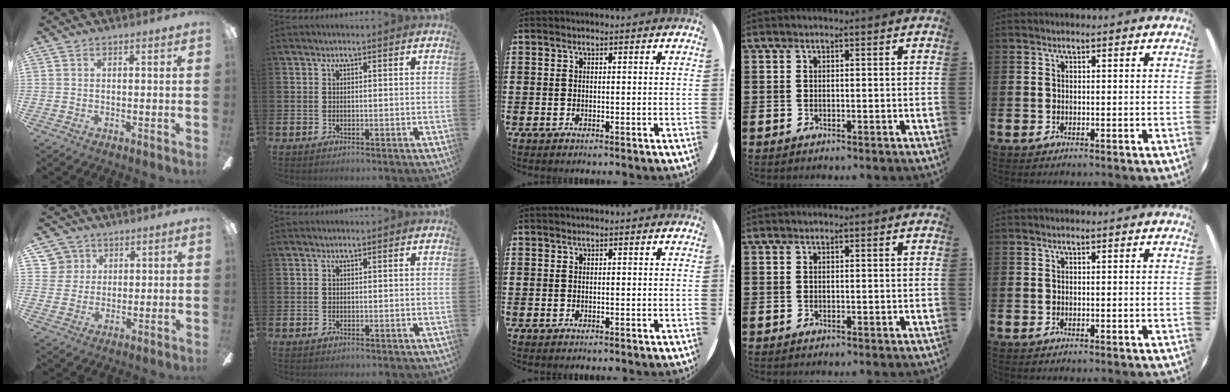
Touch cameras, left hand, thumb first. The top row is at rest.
{"thumb": {"total": 6.0, "force": [3.3, 5.0, -0.1], "torque": [-0.004, -0.010, 0.061]}}